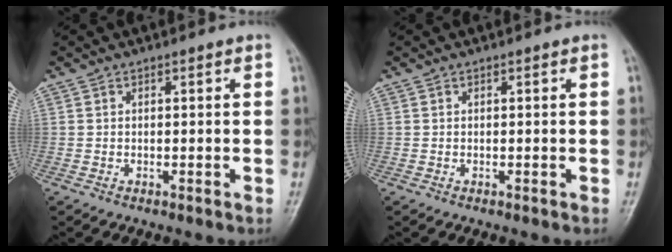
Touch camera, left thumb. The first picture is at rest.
{"total": 0.0}